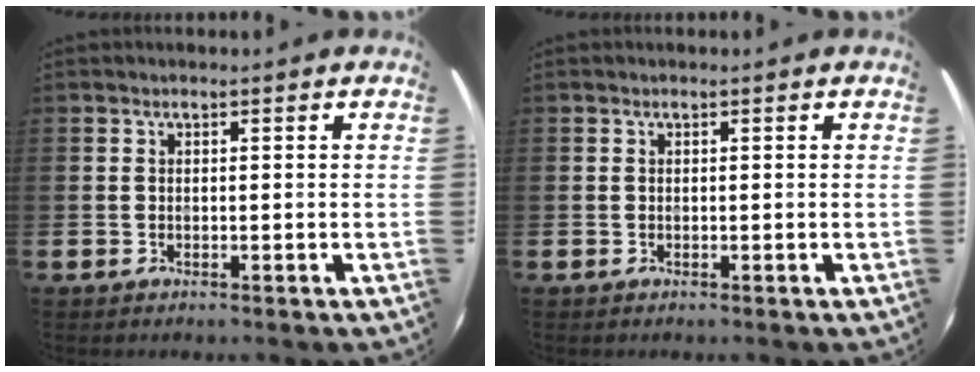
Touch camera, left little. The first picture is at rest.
{"total": 0.0}